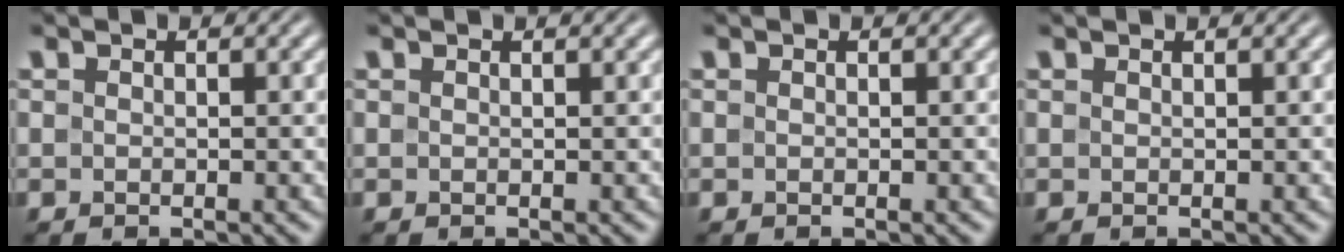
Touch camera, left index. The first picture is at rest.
{"total": 0.7, "force": [0.4, 0.2, 0.5], "torque": [-0.003, 0.001, 0.005]}
{"total": 0.0}
{"total": 0.5, "force": [0.4, 0.2, 0.3], "torque": [-0.002, -0.001, 0.004]}